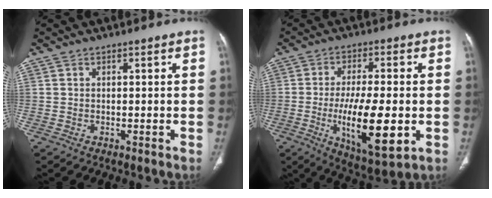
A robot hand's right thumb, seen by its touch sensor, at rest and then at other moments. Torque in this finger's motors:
{"motor_torque": [1.83, 3.07, 1.49, -0.03, 0.57]}